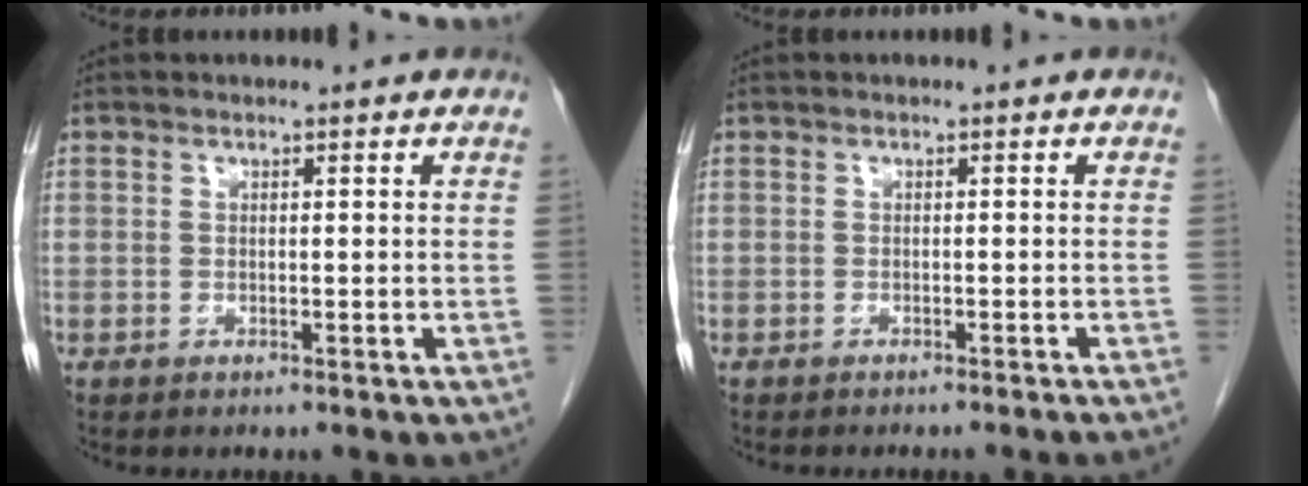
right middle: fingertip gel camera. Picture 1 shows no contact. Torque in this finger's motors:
{"motor_torque": [0.05, -0.05, 0.03, 0.00]}